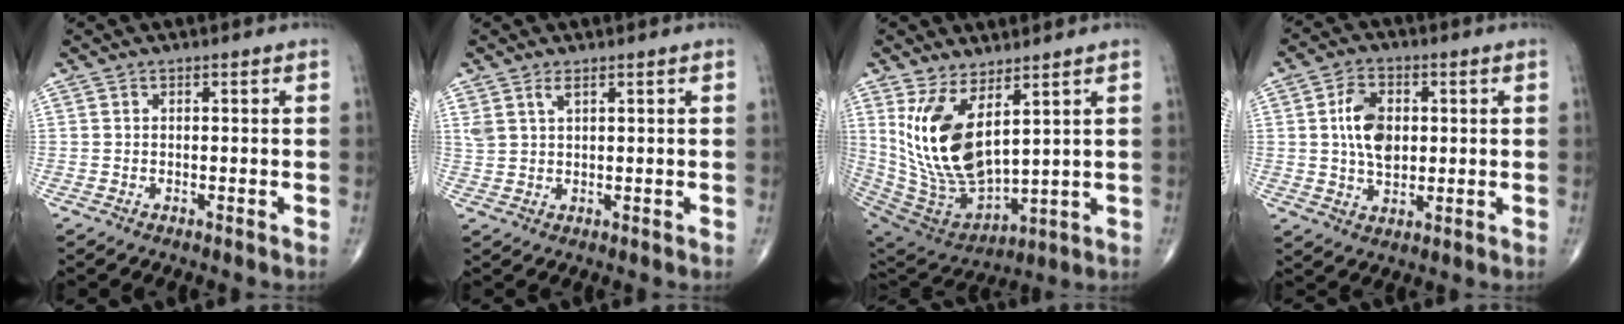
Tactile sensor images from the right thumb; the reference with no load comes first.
{"total": 2.4, "force": [1.6, 0.9, 1.6], "torque": [-0.038, -0.001, 0.039]}
{"total": 16.8, "force": [6.0, 7.7, 13.7], "torque": [-0.260, -0.043, 0.140]}
{"total": 8.5, "force": [1.1, 5.5, 6.3], "torque": [-0.099, 0.000, 0.020]}